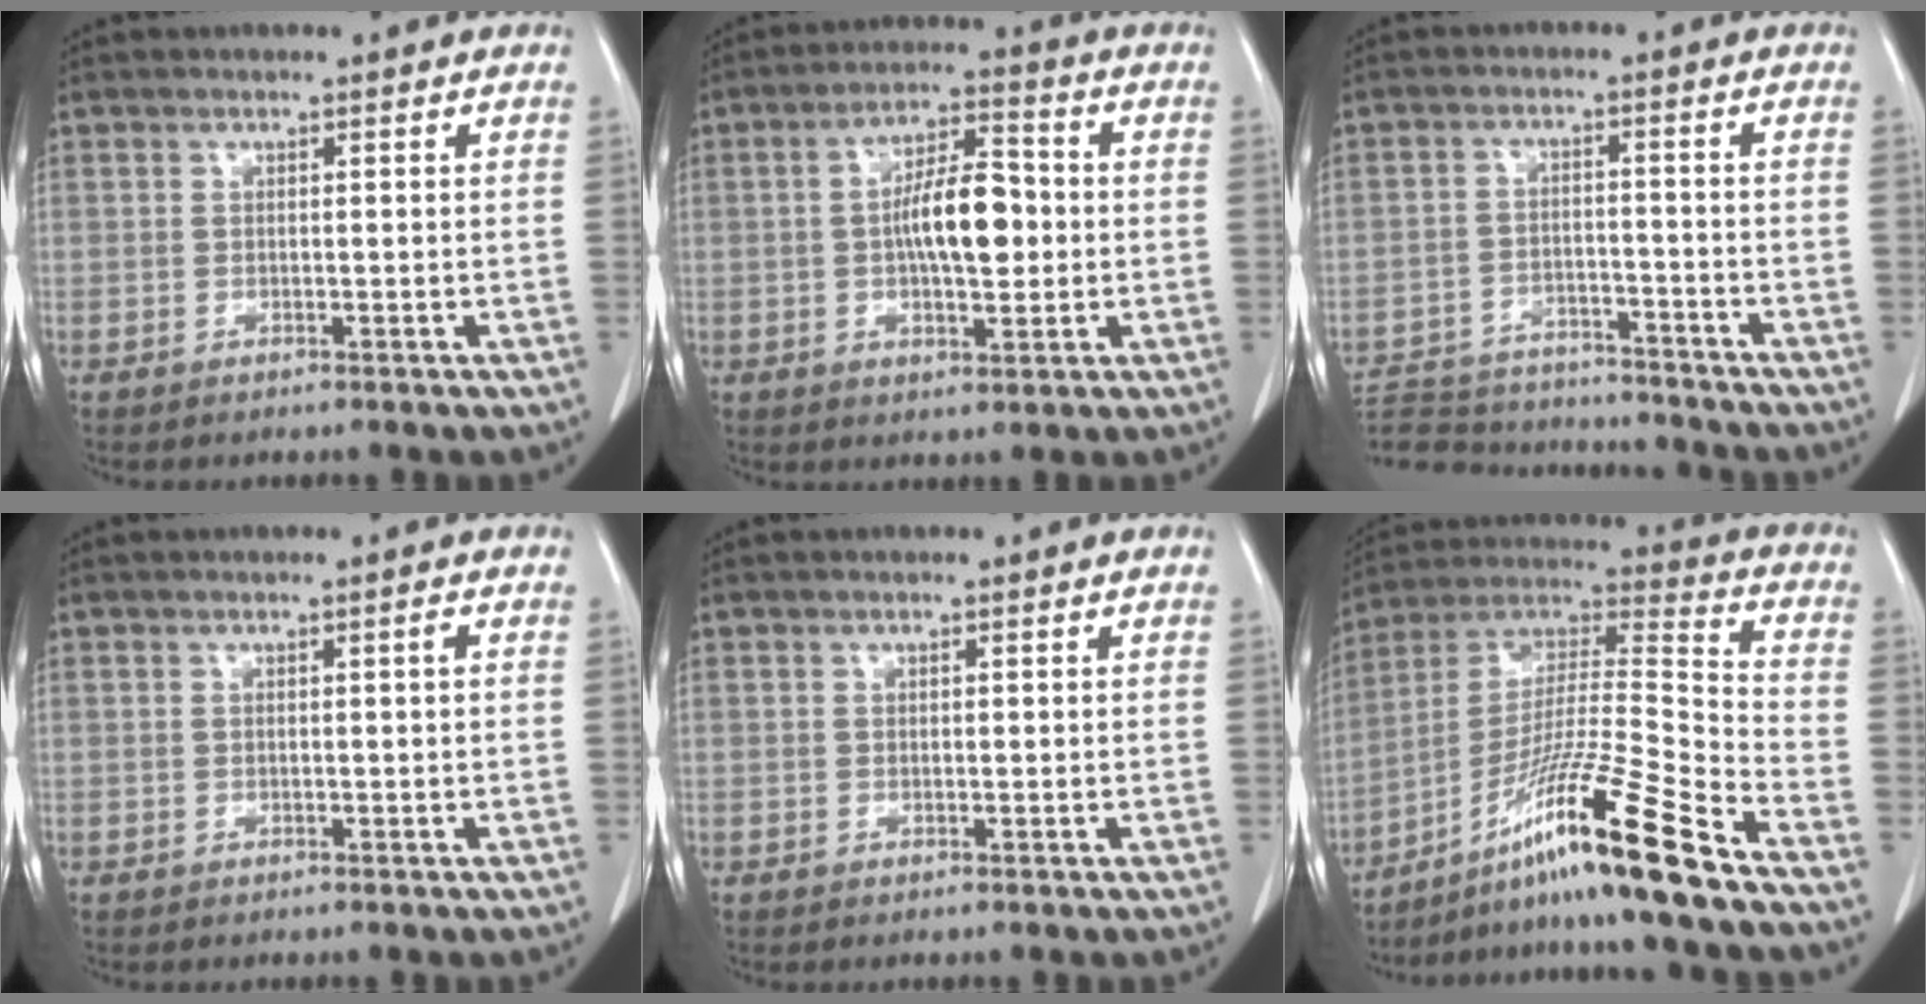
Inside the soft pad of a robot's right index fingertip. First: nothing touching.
{"total": 9.6, "force": [-0.2, 3.3, 9.0], "torque": [-0.163, 0.013, -0.005]}
{"total": 17.5, "force": [-16.3, 3.7, 5.1], "torque": [-0.112, -0.005, -0.238]}
{"total": 0.6, "force": [0.0, -0.1, 0.6], "torque": [-0.008, 0.000, 0.002]}
{"total": 0.0}
{"total": 18.2, "force": [-12.0, -2.0, 13.5], "torque": [-0.263, -0.010, -0.212]}